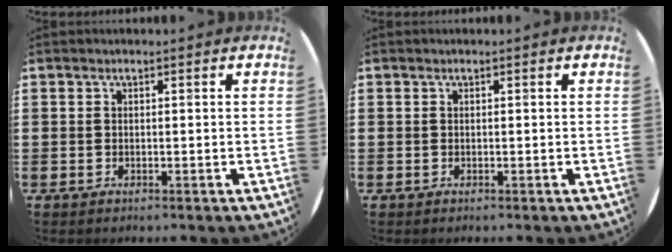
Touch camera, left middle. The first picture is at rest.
{"total": 0.0}